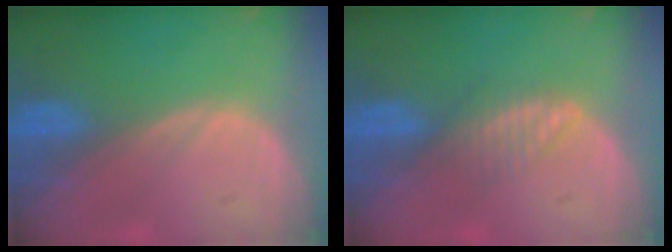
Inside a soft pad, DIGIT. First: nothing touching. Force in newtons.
{"total": 2.7, "press": 2.7, "slide": 0.2}